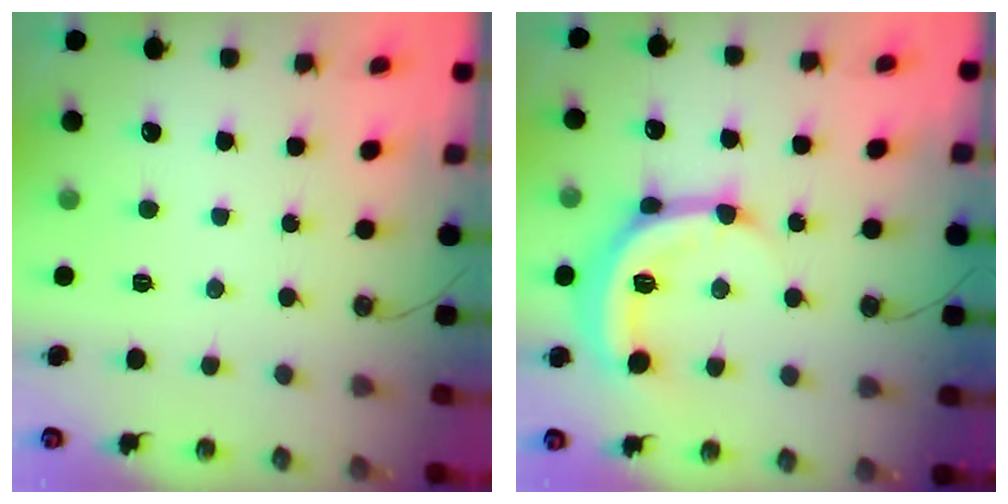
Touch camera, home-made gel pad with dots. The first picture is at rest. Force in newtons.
{"total": 16.3, "press": 16.3, "slide": 0.1}